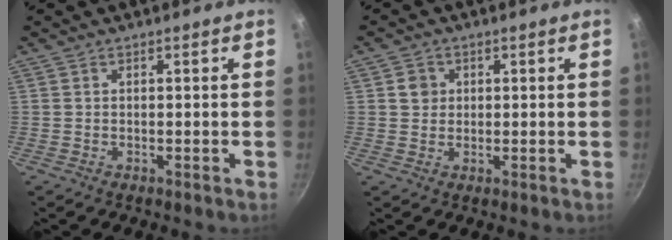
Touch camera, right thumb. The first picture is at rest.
{"total": 3.0, "force": [0.7, 2.8, 1.0], "torque": [0.000, 0.005, 0.009]}